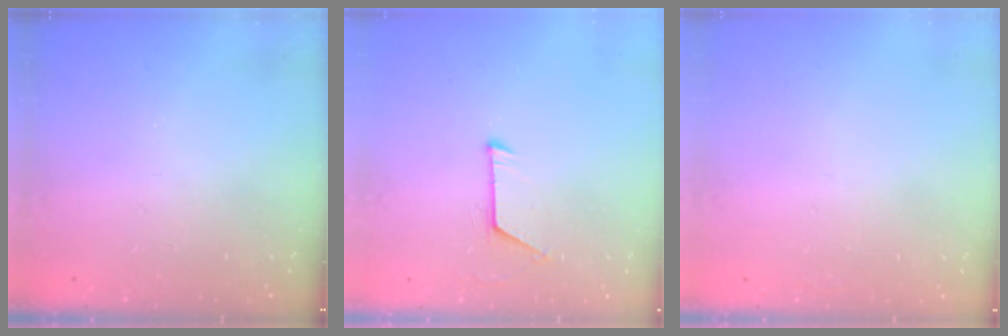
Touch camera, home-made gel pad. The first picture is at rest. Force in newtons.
{"total": 6.4, "press": 6.4, "slide": 0.6}
{"total": 0.8, "press": 0.8, "slide": 0.1}